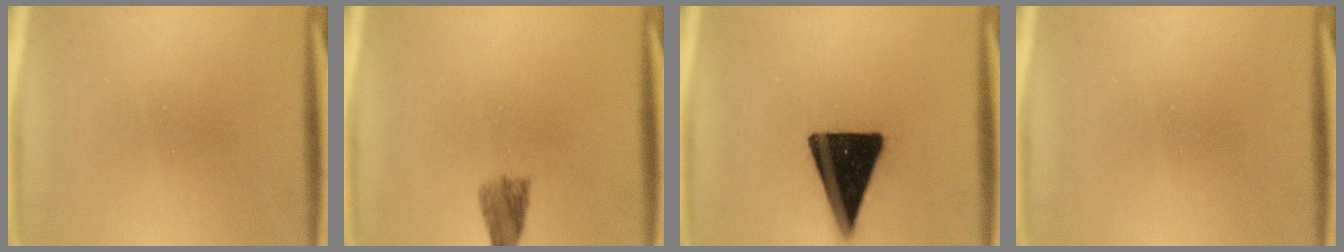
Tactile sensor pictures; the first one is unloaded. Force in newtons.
{"total": 3.8}
{"total": 19.4}
{"total": 0.0}